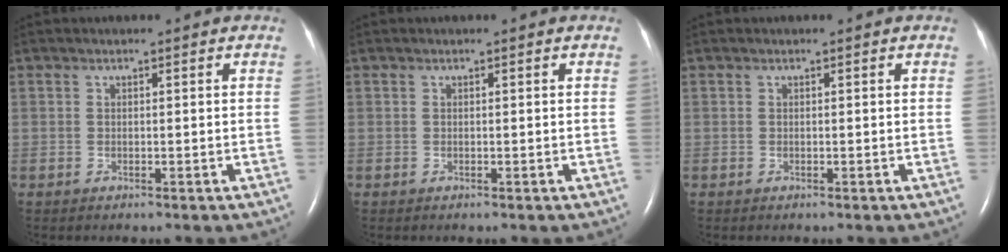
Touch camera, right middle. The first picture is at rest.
{"total": 0.0}
{"total": 0.0}